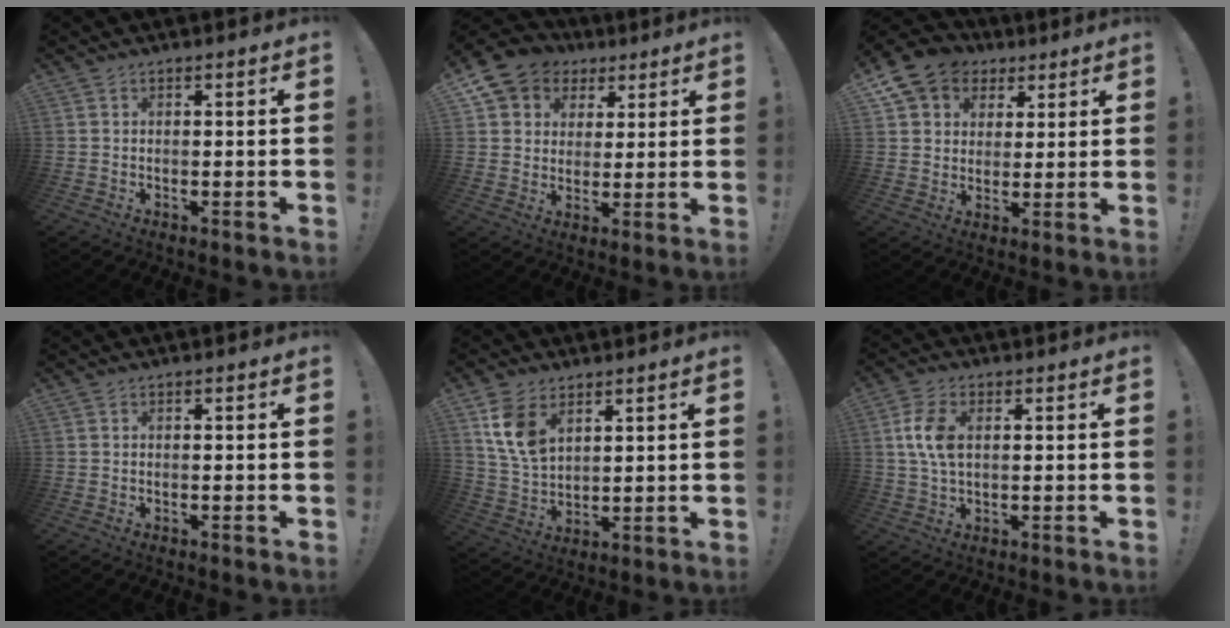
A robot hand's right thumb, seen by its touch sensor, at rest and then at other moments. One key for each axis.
{"total": 8.8, "fx": 4.3, "fy": 7.5, "fz": 1.8, "tx": -0.027, "ty": -0.034, "tz": 0.088}
{"total": 10.0, "fx": 5.1, "fy": 8.1, "fz": 2.8, "tx": -0.045, "ty": -0.031, "tz": 0.105}
{"total": 0.0}
{"total": 10.6, "fx": 5.7, "fy": 6.5, "fz": 6.1, "tx": -0.114, "ty": -0.023, "tz": 0.113}
{"total": 8.0, "fx": 1.5, "fy": 4.8, "fz": 6.2, "tx": -0.120, "ty": -0.002, "tz": 0.025}